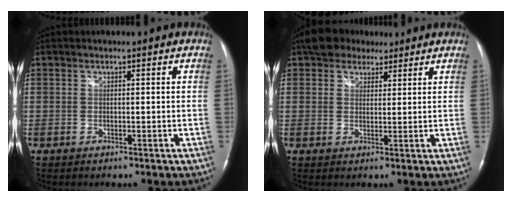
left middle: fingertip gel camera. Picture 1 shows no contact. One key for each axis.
{"total": 6.8, "fx": 5.2, "fy": 3.7, "fz": 2.3, "tx": -0.040, "ty": 0.024, "tz": 0.092}